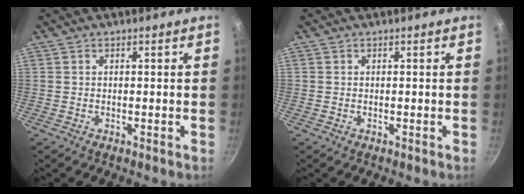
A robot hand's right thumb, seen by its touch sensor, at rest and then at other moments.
{"total": 0.0}